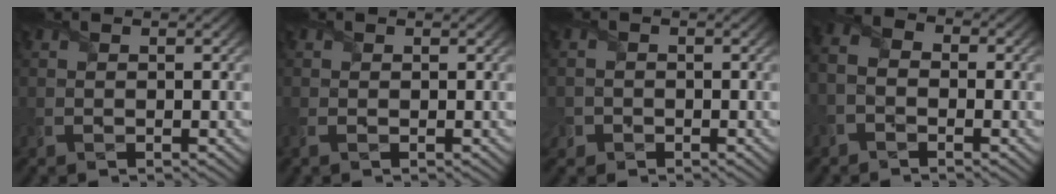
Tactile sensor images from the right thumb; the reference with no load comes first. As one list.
[{"total": 0.8, "force": [-0.1, 0.5, 0.7], "torque": [-0.019, -0.001, -0.004]}, {"total": 1.8, "force": [-1.0, 1.4, 0.0], "torque": [-0.002, 0.000, -0.020]}, {"total": 3.9, "force": [-1.4, 2.8, 2.4], "torque": [-0.057, 0.007, -0.032]}]